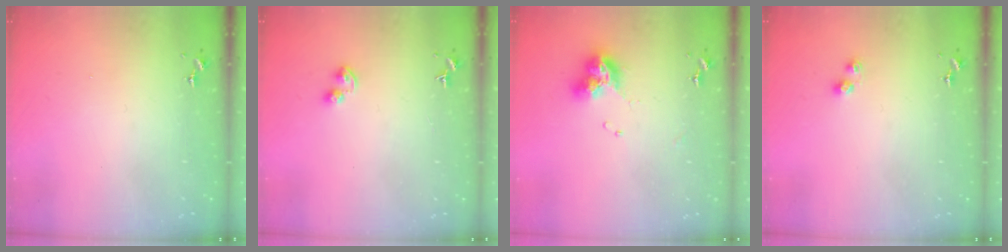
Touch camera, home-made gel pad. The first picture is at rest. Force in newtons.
{"total": 4.2, "press": 4.1, "slide": 0.8}
{"total": 10.6, "press": 10.5, "slide": 1.1}
{"total": 4.4, "press": 4.3, "slide": 0.4}